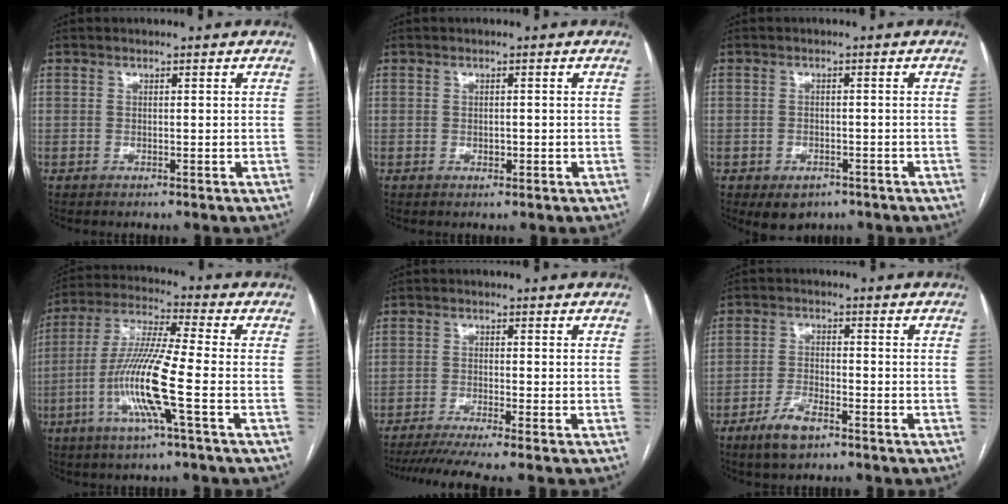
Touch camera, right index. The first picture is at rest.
{"total": 1.1, "force": [-0.2, 0.7, 0.8], "torque": [-0.013, 0.000, 0.000]}
{"total": 4.2, "force": [-2.7, 2.9, 1.6], "torque": [-0.016, 0.002, -0.029]}
{"total": 12.7, "force": [-3.7, -0.4, 12.1], "torque": [-0.249, -0.008, -0.081]}
{"total": 8.6, "force": [-7.3, -1.1, 4.5], "torque": [-0.056, -0.023, -0.115]}
{"total": 5.3, "force": [-3.6, 1.7, 3.5], "torque": [-0.074, -0.003, -0.063]}